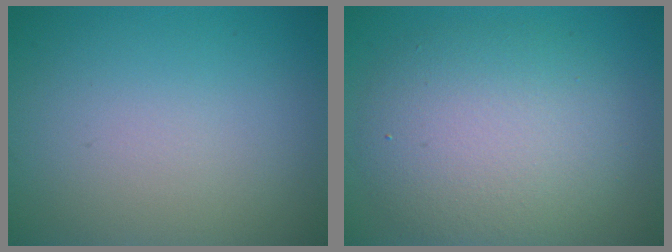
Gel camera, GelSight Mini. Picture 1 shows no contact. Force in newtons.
{"total": 7.0, "press": 7.0, "slide": 0.2}